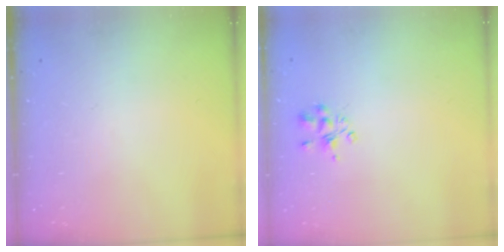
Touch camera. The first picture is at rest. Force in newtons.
{"total": 3.0, "press": 3.0, "slide": 0.5}